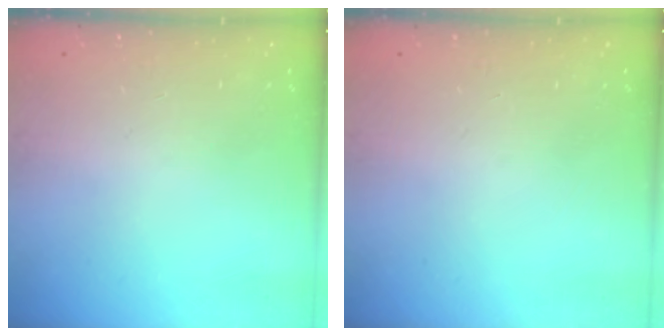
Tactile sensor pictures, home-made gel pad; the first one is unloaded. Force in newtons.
{"total": 0.0}